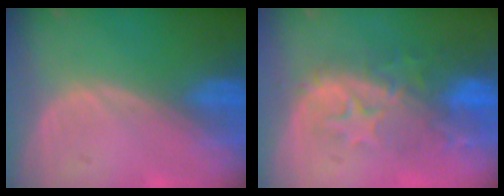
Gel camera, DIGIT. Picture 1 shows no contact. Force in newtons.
{"total": 9.9, "press": 8.6, "slide": 4.8}